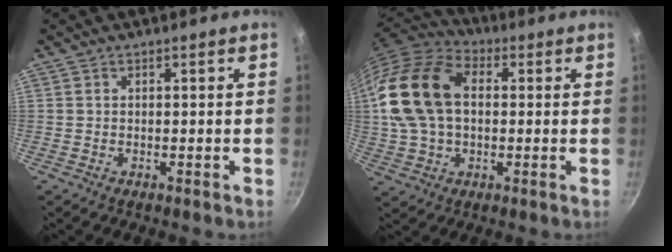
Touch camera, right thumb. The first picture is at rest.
{"total": 18.6, "force": [1.9, 12.7, 13.4], "torque": [-0.247, 0.028, 0.027]}